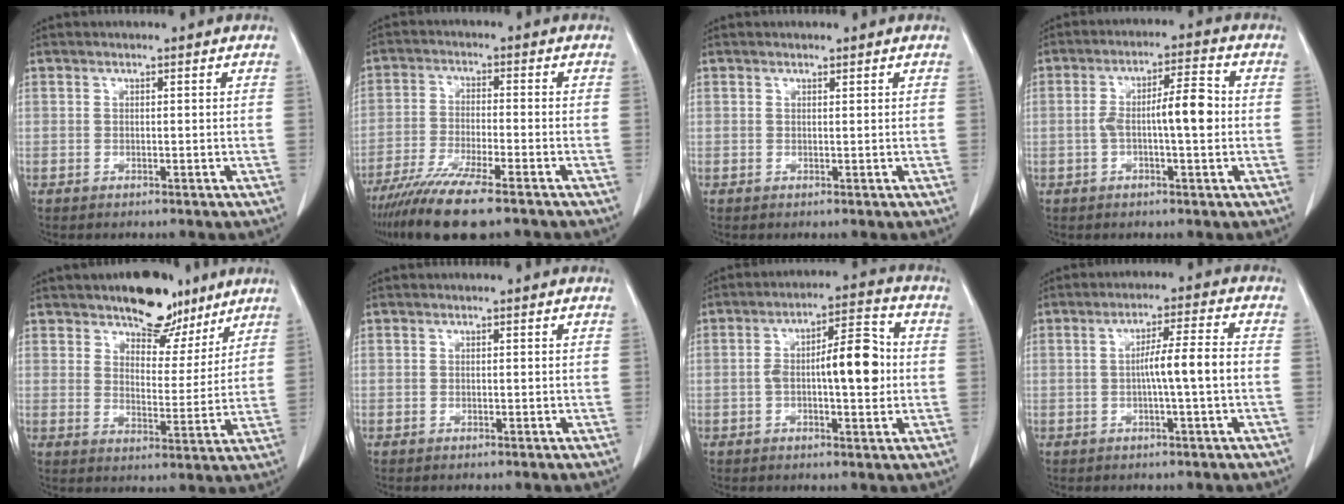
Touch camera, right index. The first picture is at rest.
{"total": 12.1, "force": [-9.1, 1.0, 8.0], "torque": [-0.141, -0.031, -0.152]}
{"total": 0.0}
{"total": 7.4, "force": [-0.5, 1.3, 7.3], "torque": [-0.128, 0.017, -0.012]}
{"total": 9.7, "force": [7.3, 4.6, 4.4], "torque": [-0.053, -0.001, 0.113]}
{"total": 0.0}
{"total": 9.8, "force": [-0.2, 2.6, 9.4], "torque": [-0.153, 0.021, -0.006]}
{"total": 6.2, "force": [-0.8, -0.5, 6.1], "torque": [-0.101, 0.012, -0.013]}